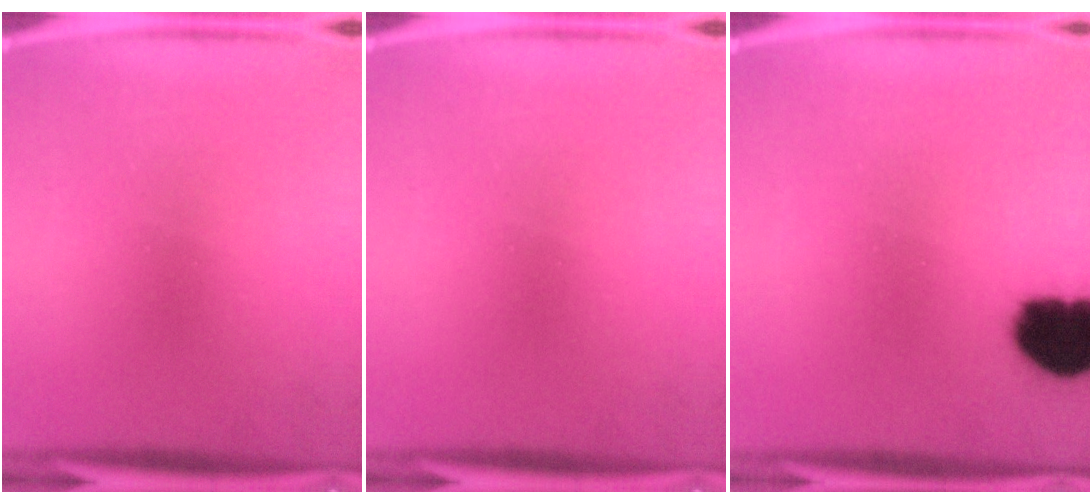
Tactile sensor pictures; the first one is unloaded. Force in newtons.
{"total": 0.0}
{"total": 10.6}